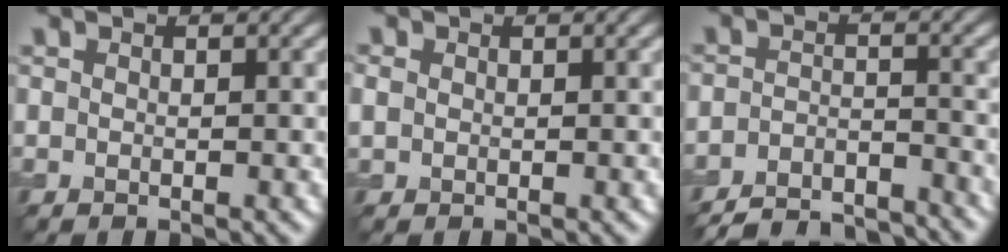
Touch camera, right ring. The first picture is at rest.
{"total": 1.1, "force": [0.2, 1.0, 0.4], "torque": [-0.008, 0.002, 0.002]}
{"total": 6.7, "force": [-6.2, 1.6, 2.0], "torque": [-0.033, -0.009, -0.106]}